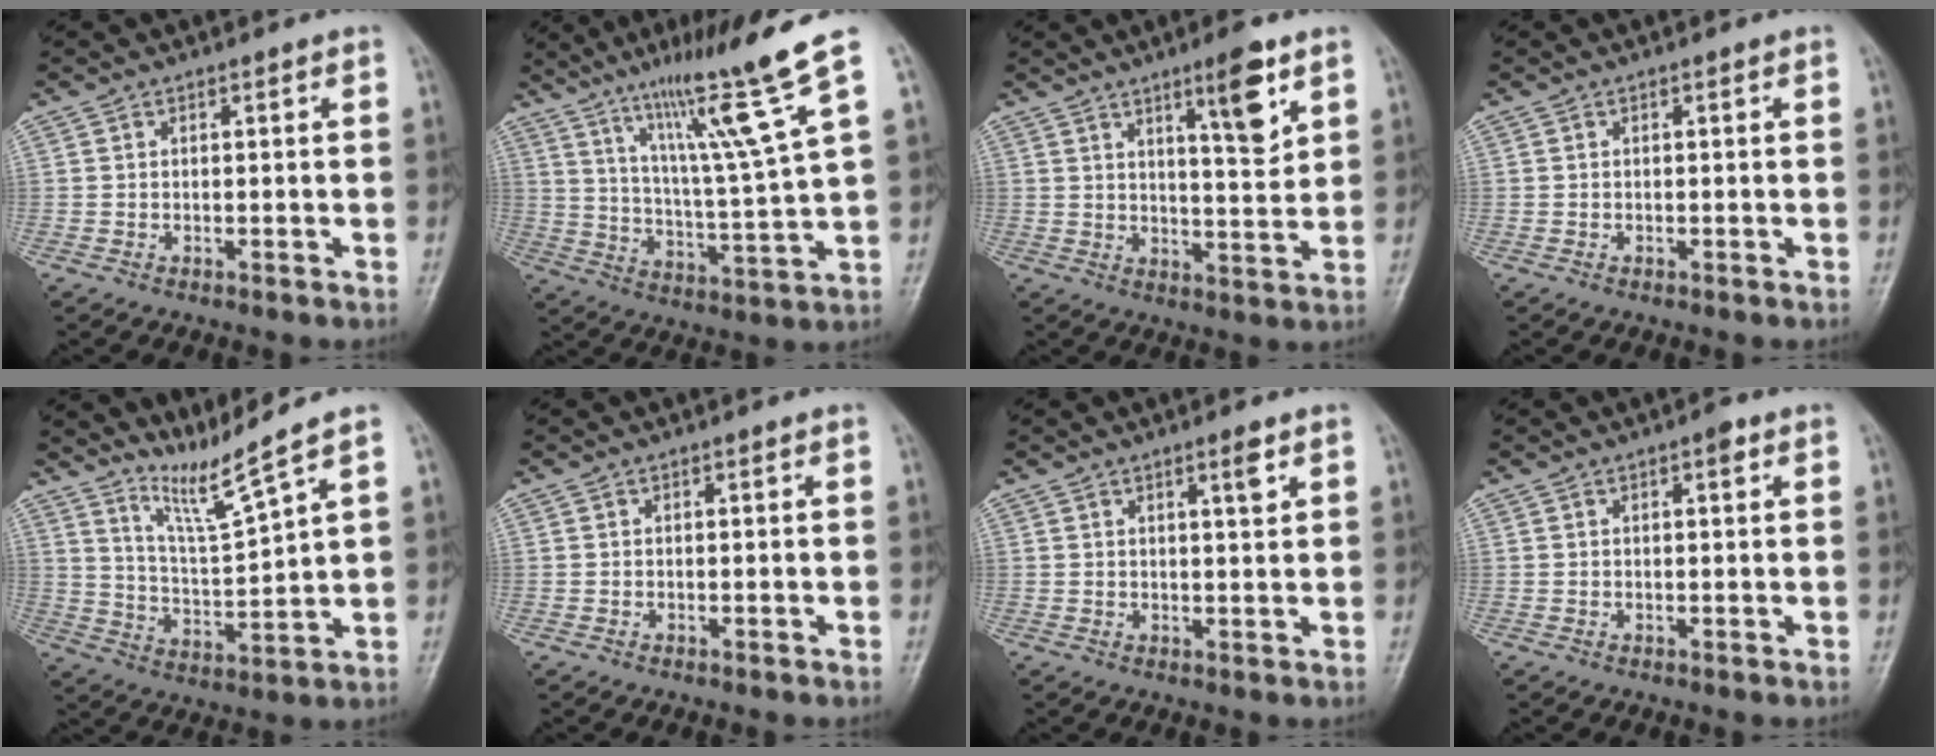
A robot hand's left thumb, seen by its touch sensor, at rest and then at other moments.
{"total": 14.2, "force": [9.6, -1.9, 10.4], "torque": [-0.169, -0.061, 0.163]}
{"total": 8.7, "force": [4.7, 1.9, 7.0], "torque": [-0.097, -0.032, 0.074]}
{"total": 0.5, "force": [-0.2, 0.4, 0.3], "torque": [-0.001, 0.001, -0.006]}
{"total": 7.7, "force": [6.6, -1.7, 3.6], "torque": [-0.070, -0.070, 0.136]}
{"total": 0.0}
{"total": 3.0, "force": [1.6, 0.6, 2.4], "torque": [-0.035, -0.009, 0.025]}
{"total": 1.9, "force": [0.9, 0.7, 1.6], "torque": [-0.019, 0.001, 0.008]}